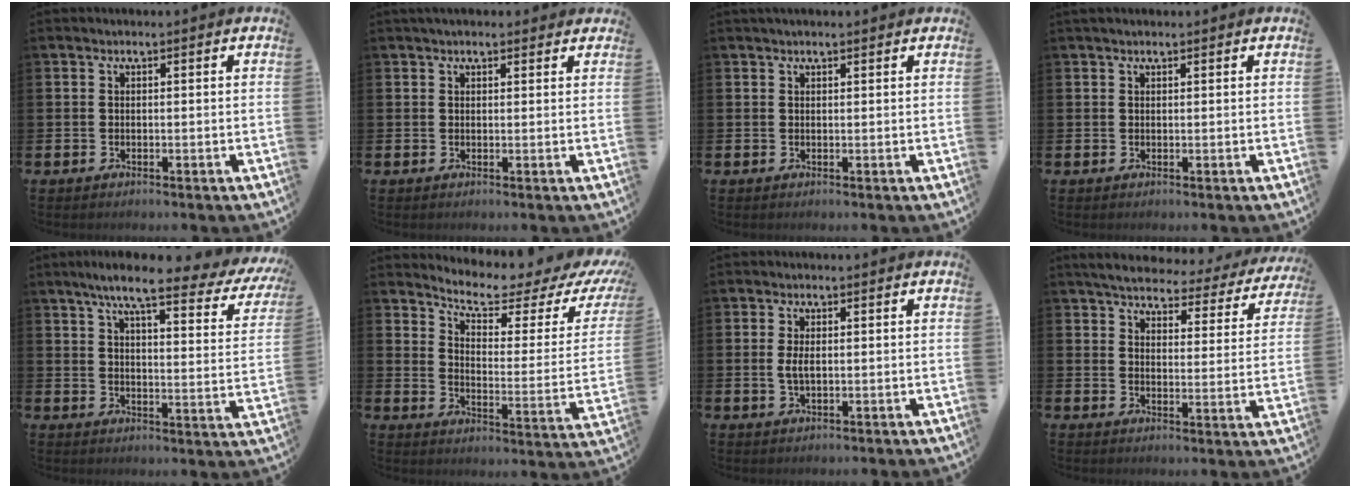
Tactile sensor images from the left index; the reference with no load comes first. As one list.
[{"total": 1.8, "force": [1.7, 0.6, 0.5], "torque": [-0.009, 0.004, 0.030]}, {"total": 1.0, "force": [0.9, 0.1, 0.4], "torque": [0.003, -0.002, 0.014]}, {"total": 1.0, "force": [0.8, 0.3, 0.4], "torque": [-0.005, 0.002, 0.015]}, {"total": 8.3, "force": [6.6, 1.1, 4.9], "torque": [-0.098, -0.043, 0.104]}, {"total": 6.2, "force": [5.4, 1.4, 2.8], "torque": [-0.070, -0.045, 0.082]}, {"total": 2.1, "force": [0.3, 0.9, 1.9], "torque": [-0.035, 0.004, 0.002]}, {"total": 4.3, "force": [4.0, 1.1, 1.3], "torque": [-0.051, -0.029, 0.063]}]